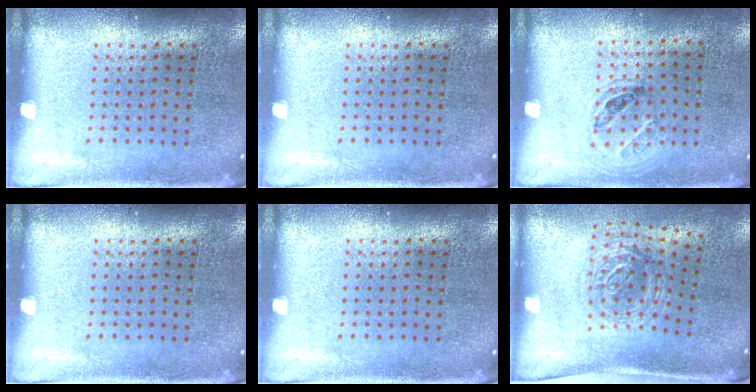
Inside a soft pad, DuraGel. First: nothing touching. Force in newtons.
{"total": 0.0}
{"total": 1.0, "press": 0.7, "slide": 0.6}
{"total": 0.0}
{"total": 0.0}
{"total": 1.2, "press": 1.1, "slide": 0.6}